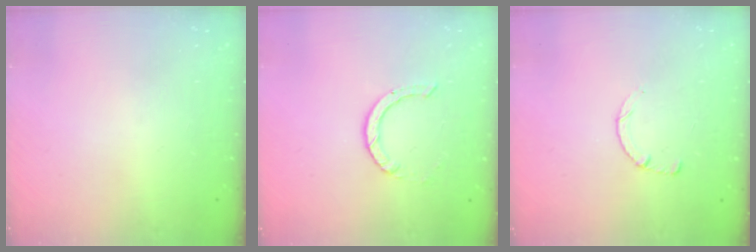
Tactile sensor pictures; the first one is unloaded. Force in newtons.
{"total": 2.2, "press": 2.2, "slide": 0.2}
{"total": 2.6, "press": 2.5, "slide": 0.3}